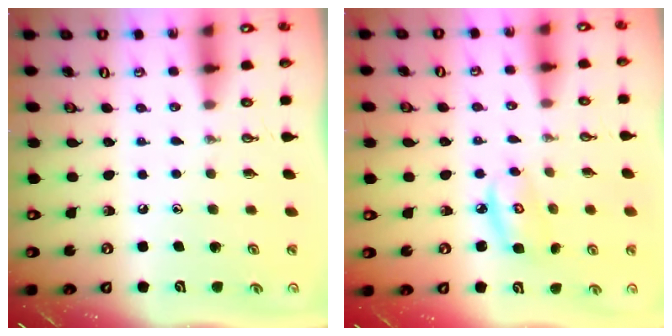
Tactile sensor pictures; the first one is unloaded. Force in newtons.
{"total": 4.9, "press": 4.9, "slide": 0.3}